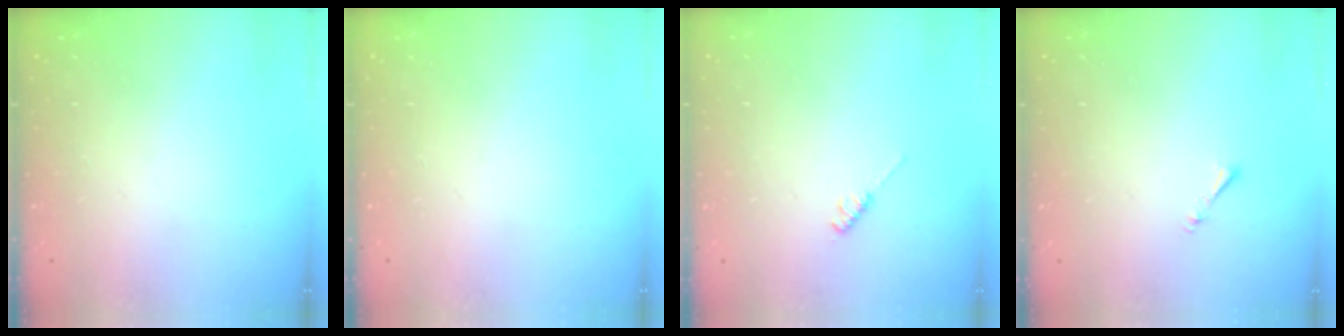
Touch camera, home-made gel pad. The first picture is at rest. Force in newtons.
{"total": 0.0}
{"total": 2.6, "press": 2.5, "slide": 0.4}
{"total": 0.8, "press": 0.7, "slide": 0.3}